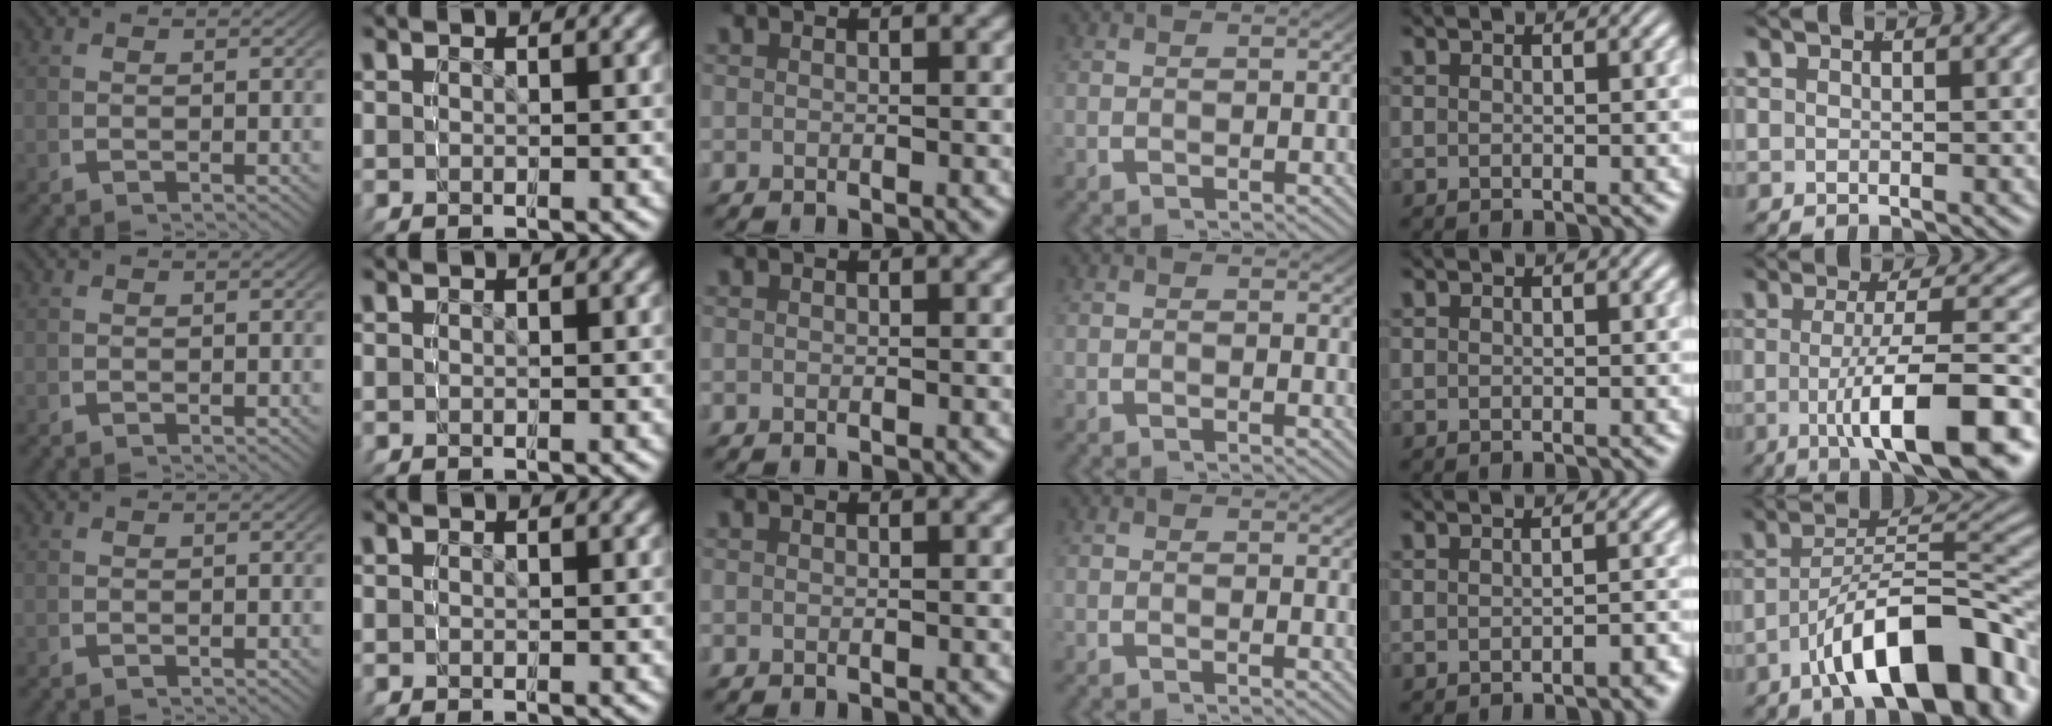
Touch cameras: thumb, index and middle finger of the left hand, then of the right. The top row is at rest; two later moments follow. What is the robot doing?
{"motion": "grasp_and_lifting", "object": "bottle"}